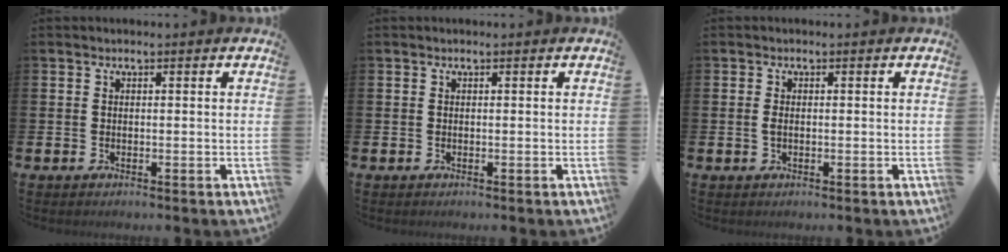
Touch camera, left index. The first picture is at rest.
{"total": 0.0}
{"total": 1.2, "force": [0.0, 0.6, 1.1], "torque": [-0.020, 0.005, -0.002]}